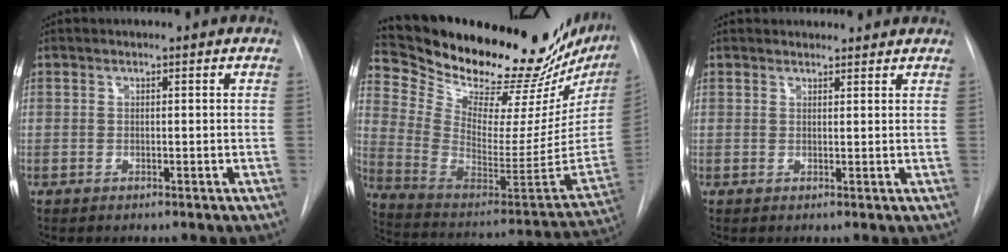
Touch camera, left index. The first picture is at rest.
{"total": 33.4, "force": [28.5, 6.2, 16.3], "torque": [-0.275, -0.105, 0.397]}
{"total": 4.1, "force": [3.9, 1.1, 0.4], "torque": [-0.006, 0.019, 0.047]}